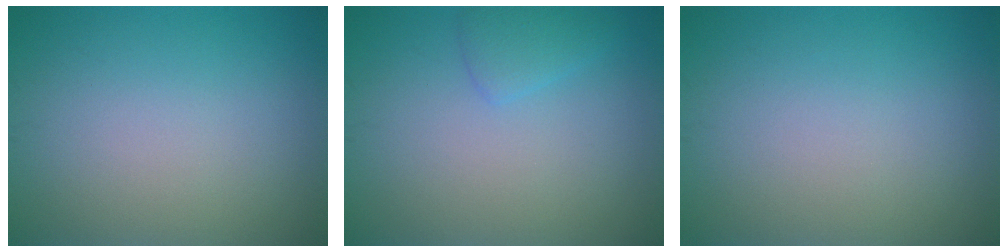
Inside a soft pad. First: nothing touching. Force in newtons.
{"total": 1.5, "press": 1.5, "slide": 0.0}
{"total": 0.0}